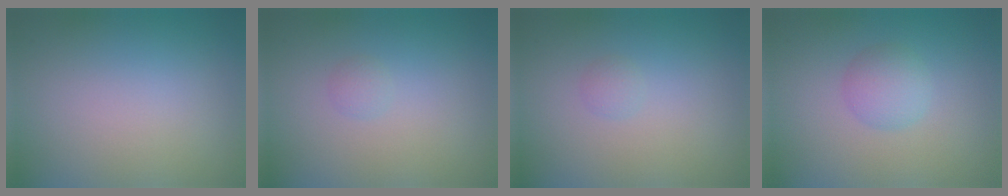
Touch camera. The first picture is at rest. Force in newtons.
{"total": 0.8, "press": 0.8, "slide": 0.1}
{"total": 0.8, "press": 0.8, "slide": 0.1}
{"total": 2.3, "press": 2.3, "slide": 0.1}